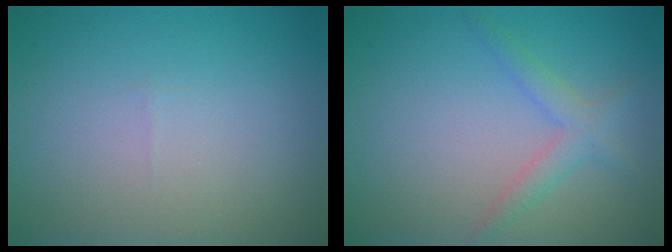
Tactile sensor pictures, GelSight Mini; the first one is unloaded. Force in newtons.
{"total": 2.1, "press": 2.1, "slide": 0.1}